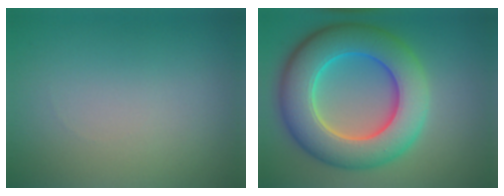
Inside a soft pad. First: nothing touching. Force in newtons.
{"total": 10.6, "press": 10.5, "slide": 0.3}